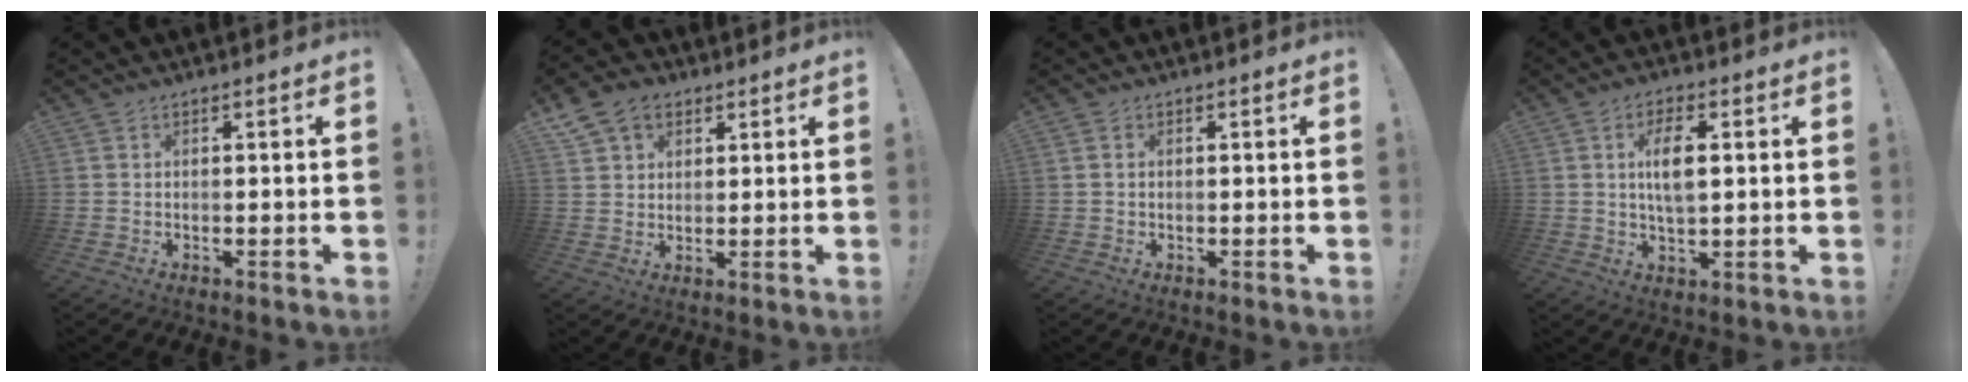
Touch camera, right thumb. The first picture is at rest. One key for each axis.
{"total": 8.7, "fx": 4.8, "fy": 6.4, "fz": 3.4, "tx": -0.054, "ty": -0.016, "tz": 0.095}
{"total": 0.9, "fx": 0.1, "fy": 0.7, "fz": 0.5, "tx": -0.012, "ty": 0.004, "tz": 0.003}
{"total": 8.0, "fx": 1.6, "fy": 3.8, "fz": 6.9, "tx": -0.122, "ty": -0.006, "tz": 0.019}